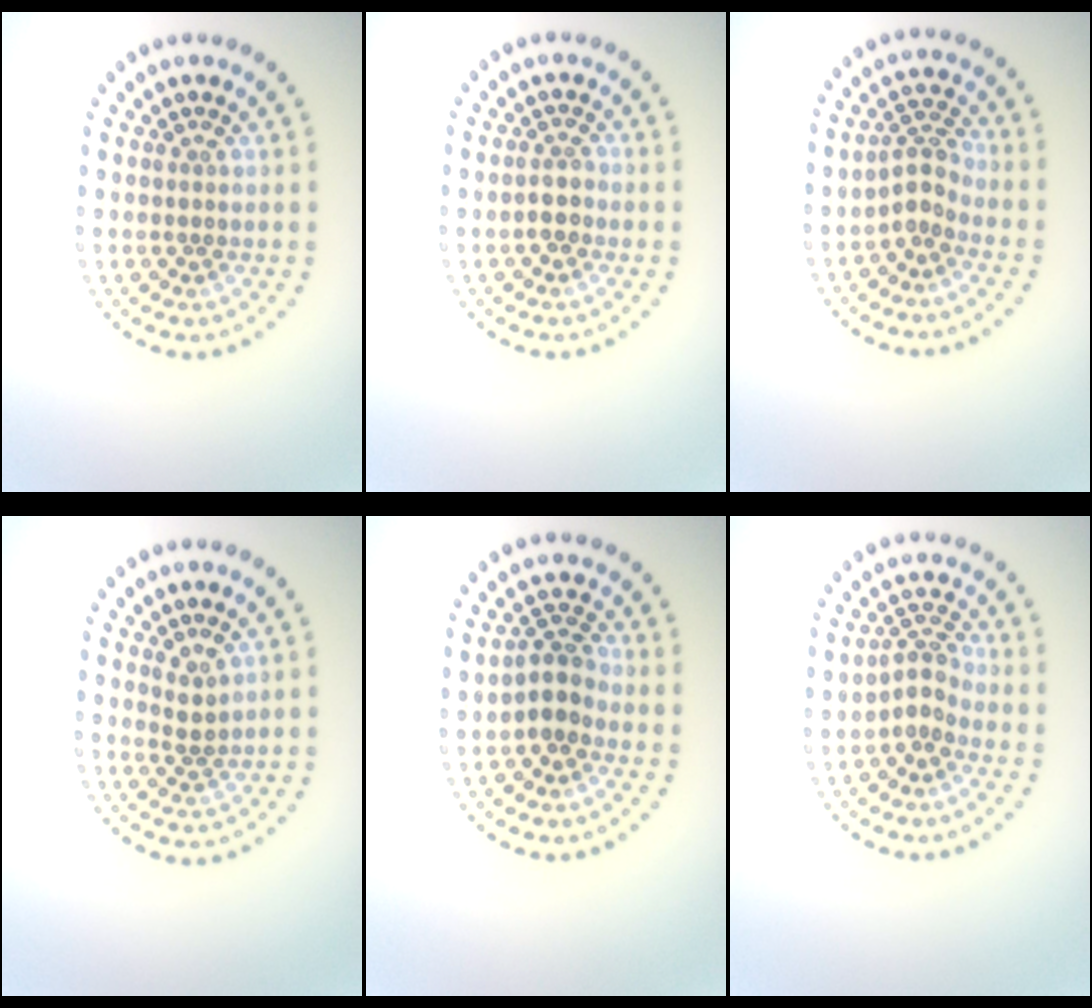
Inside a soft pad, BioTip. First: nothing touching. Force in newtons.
{"total": 1.4, "press": 1.2, "slide": 0.7}
{"total": 2.2, "press": 1.5, "slide": 1.6}
{"total": 1.4, "press": 1.0, "slide": 1.0}
{"total": 2.3, "press": 1.8, "slide": 1.3}
{"total": 2.0, "press": 1.3, "slide": 1.6}